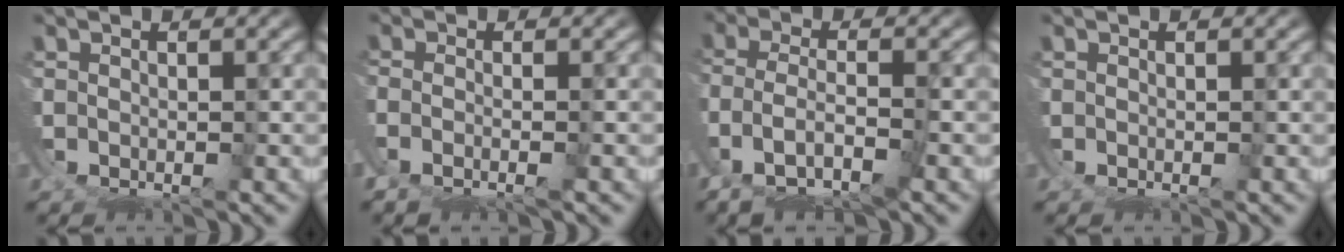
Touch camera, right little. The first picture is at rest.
{"total": 2.5, "force": [-1.0, 0.6, 2.2], "torque": [-0.049, -0.014, -0.009]}
{"total": 5.3, "force": [-1.9, 3.2, 3.8], "torque": [-0.097, -0.016, -0.025]}
{"total": 0.0}